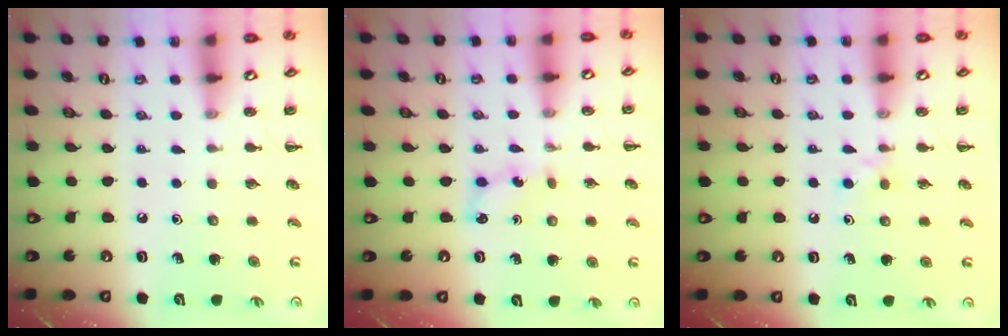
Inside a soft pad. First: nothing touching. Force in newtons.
{"total": 3.6, "press": 3.5, "slide": 1.1}
{"total": 2.8, "press": 2.6, "slide": 1.2}